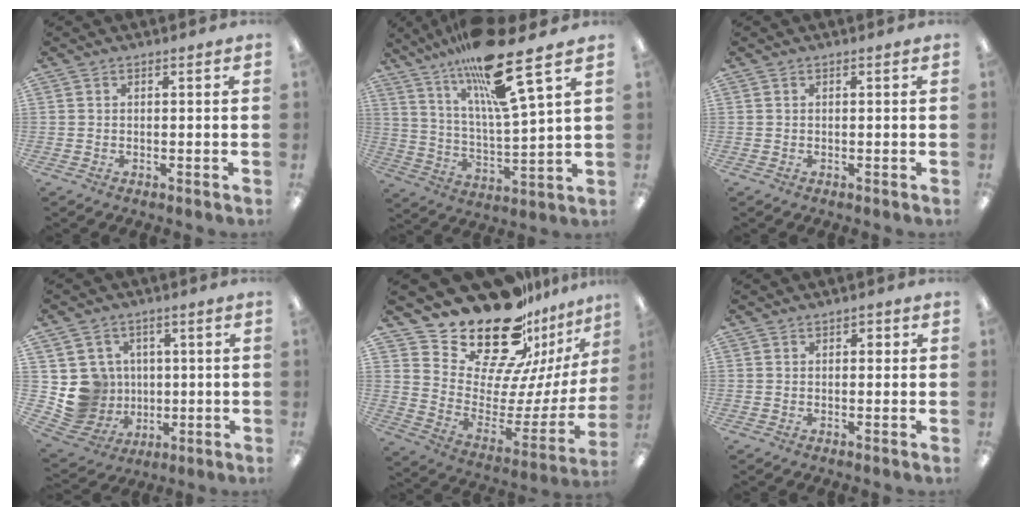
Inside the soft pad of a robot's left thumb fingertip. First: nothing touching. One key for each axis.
{"total": 19.2, "fx": 13.9, "fy": 2.5, "fz": 13.1, "tx": -0.244, "ty": -0.069, "tz": 0.224}
{"total": 0.0}
{"total": 10.1, "fx": 0.7, "fy": 9.9, "fz": 1.5, "tx": -0.059, "ty": -0.010, "tz": 0.028}
{"total": 25.2, "fx": 20.6, "fy": 10.7, "fz": 9.8, "tx": -0.153, "ty": -0.156, "tz": 0.373}
{"total": 1.1, "fx": 0.4, "fy": 0.8, "fz": 0.6, "tx": -0.004, "ty": 0.002, "tz": 0.005}